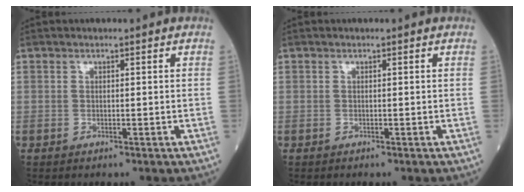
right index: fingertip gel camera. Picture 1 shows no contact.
{"total": 0.0}